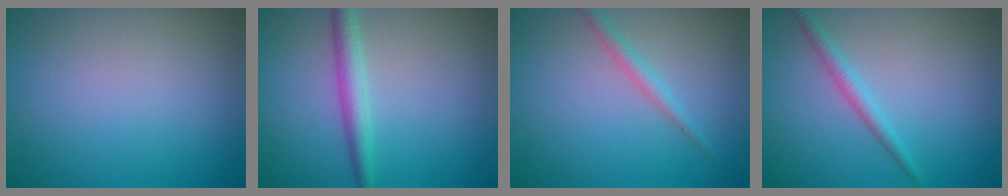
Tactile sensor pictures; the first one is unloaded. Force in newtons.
{"total": 2.7, "press": 2.7, "slide": 0.1}
{"total": 1.5, "press": 1.5, "slide": 0.1}
{"total": 1.8, "press": 1.8, "slide": 0.1}